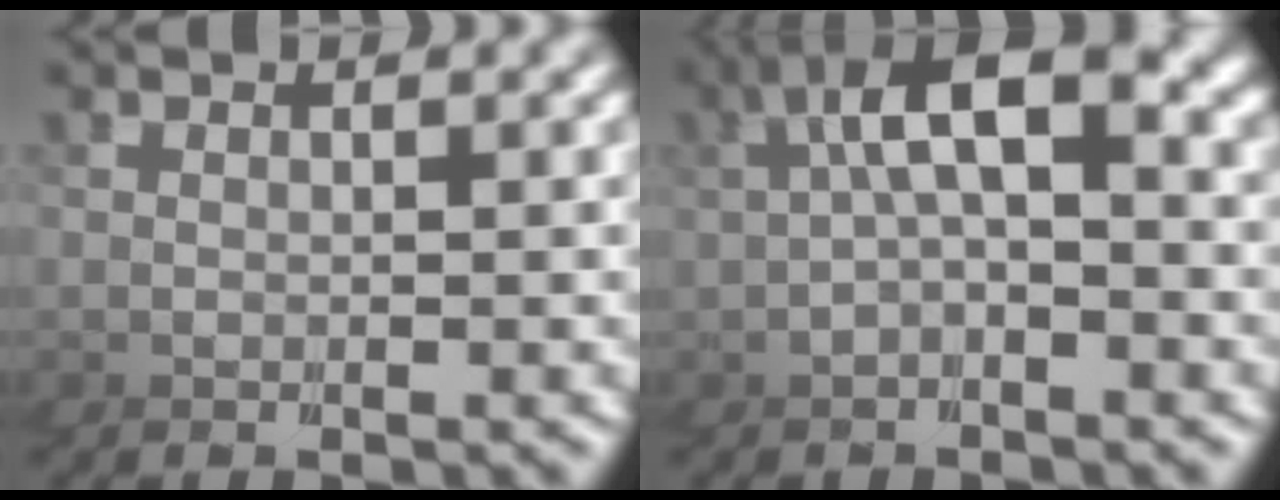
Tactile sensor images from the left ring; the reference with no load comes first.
{"total": 5.1, "force": [1.4, 2.6, 4.1], "torque": [-0.100, 0.006, 0.016]}